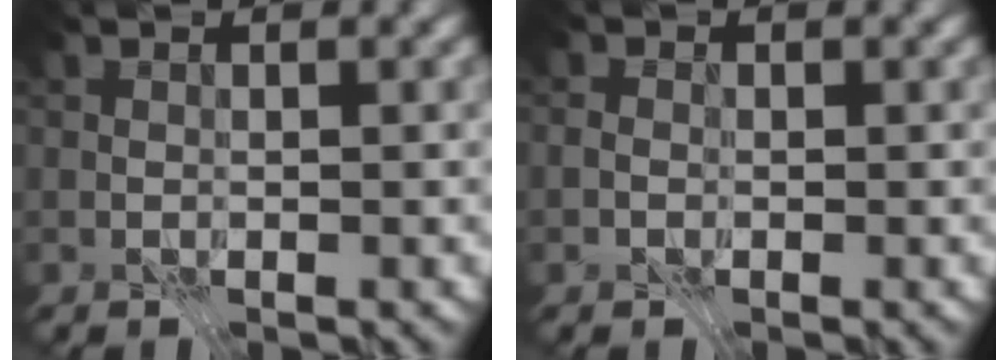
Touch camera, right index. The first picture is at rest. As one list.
[{"total": 1.0, "force": [-0.5, 0.9, 0.3], "torque": [-0.001, 0.000, -0.013]}]